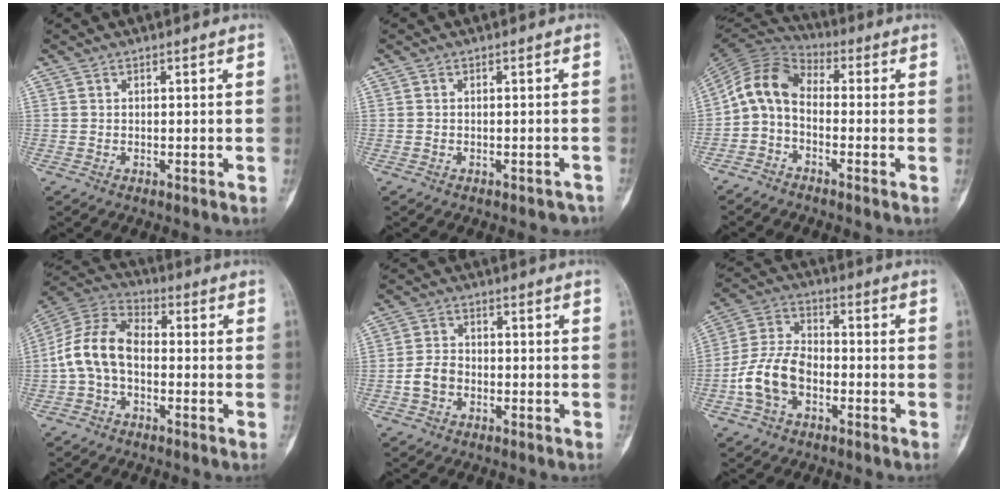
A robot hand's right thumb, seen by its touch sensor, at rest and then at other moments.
{"total": 2.9, "force": [-2.5, 1.3, 0.7], "torque": [-0.009, 0.018, -0.024]}
{"total": 9.0, "force": [-1.5, 6.0, 6.6], "torque": [-0.118, 0.044, -0.051]}
{"total": 11.5, "force": [-1.6, 7.4, 8.6], "torque": [-0.166, 0.036, -0.044]}
{"total": 4.3, "force": [-1.4, 3.2, 2.5], "torque": [-0.045, 0.015, -0.031]}
{"total": 10.9, "force": [-3.6, 7.0, 7.5], "torque": [-0.148, 0.036, -0.073]}